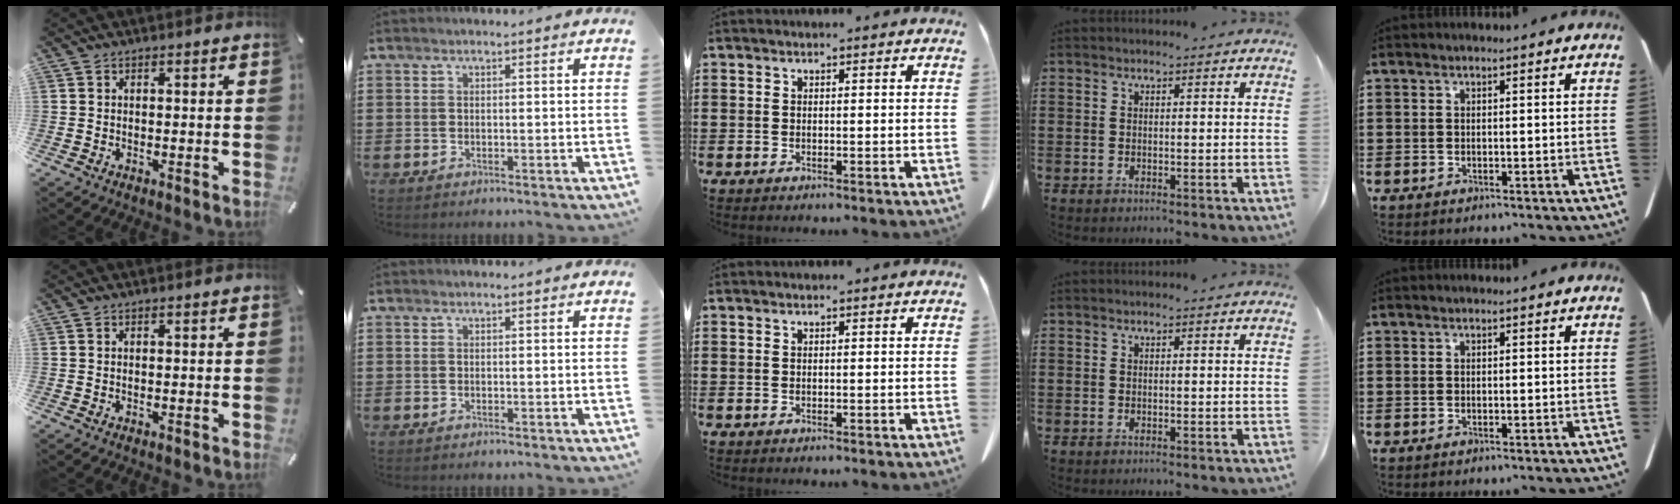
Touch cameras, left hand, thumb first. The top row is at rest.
{}